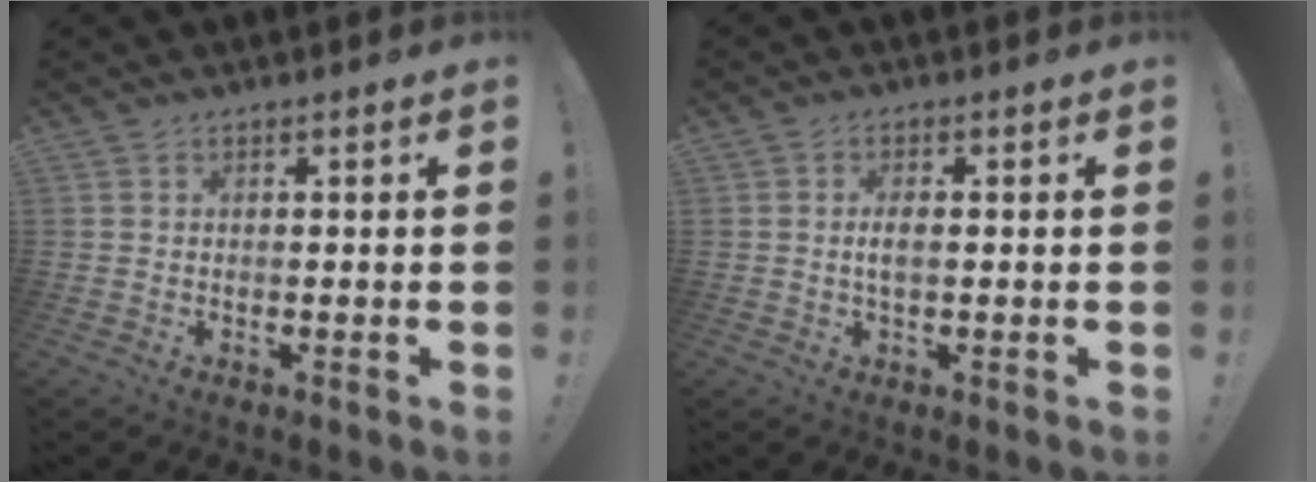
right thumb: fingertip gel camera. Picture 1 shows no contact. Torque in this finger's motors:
{"motor_torque": [0.14, 0.28, 0.33, -0.39, 0.00]}